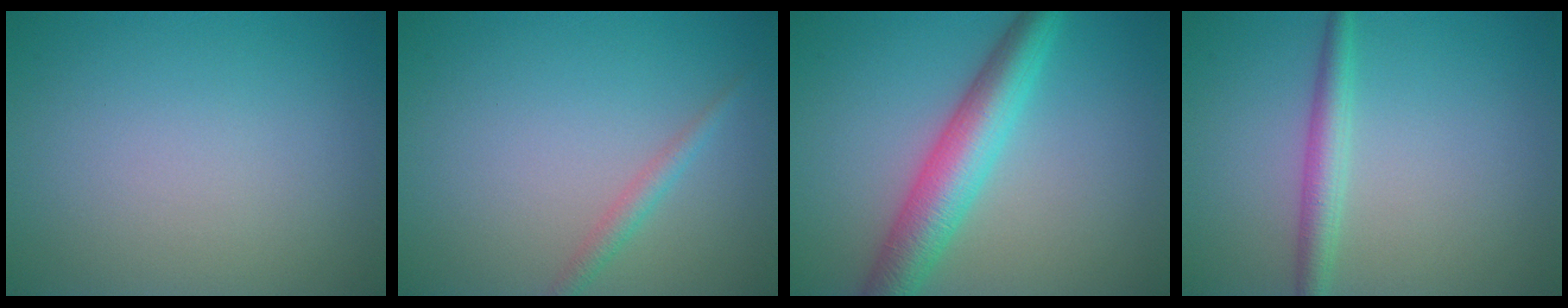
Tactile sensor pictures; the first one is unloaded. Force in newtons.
{"total": 1.4, "press": 1.4, "slide": 0.1}
{"total": 6.0, "press": 6.0, "slide": 0.0}
{"total": 2.5, "press": 2.5, "slide": 0.0}